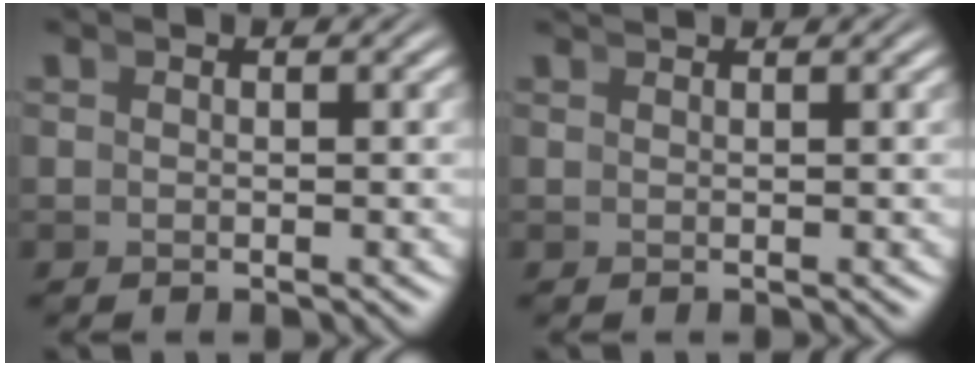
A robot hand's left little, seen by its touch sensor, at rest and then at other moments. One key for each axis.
{"total": 1.3, "fx": 1.1, "fy": -0.7, "fz": -0.1, "tx": 0.014, "ty": 0.002, "tz": 0.021}